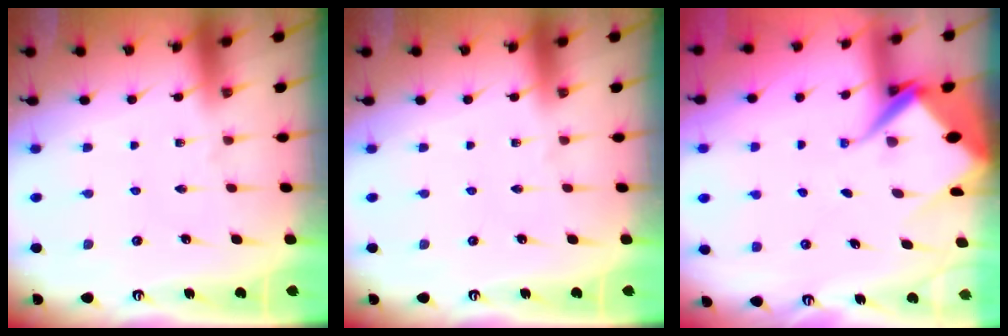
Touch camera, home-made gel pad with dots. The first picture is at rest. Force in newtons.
{"total": 0.0}
{"total": 7.8, "press": 7.7, "slide": 0.9}